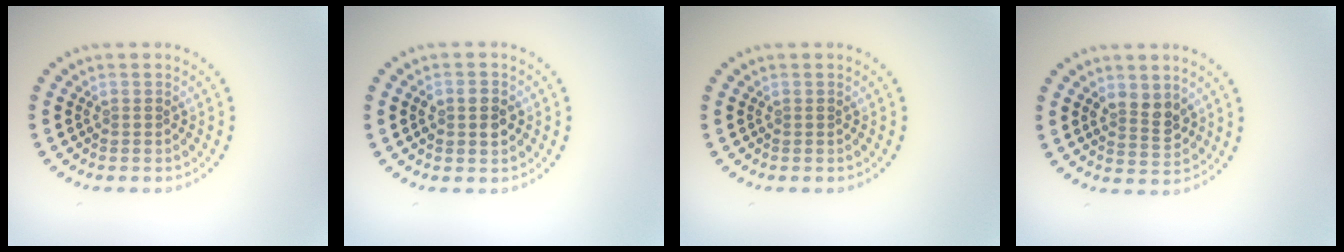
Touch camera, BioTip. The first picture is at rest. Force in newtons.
{"total": 2.8, "press": 2.8, "slide": 0.1}
{"total": 0.0}
{"total": 2.5, "press": 2.4, "slide": 0.7}